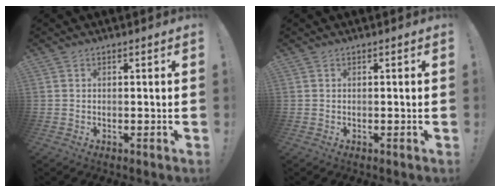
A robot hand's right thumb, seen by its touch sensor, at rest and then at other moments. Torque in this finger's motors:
{"motor_torque": [-0.02, 0.13, 0.31, 0.02, -0.02]}